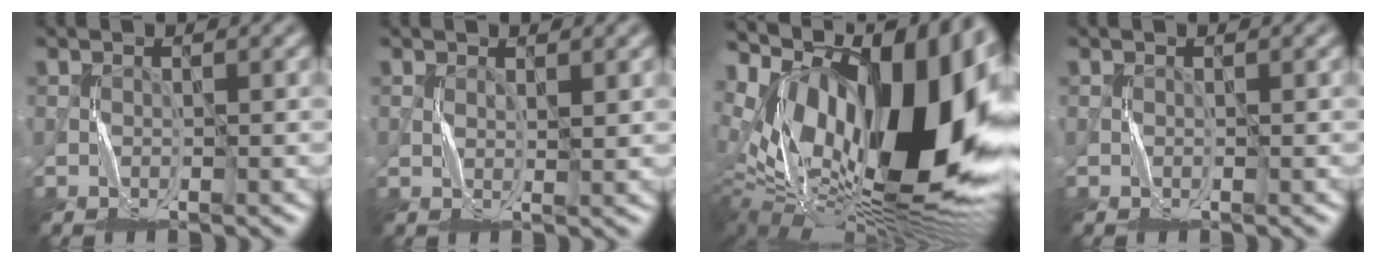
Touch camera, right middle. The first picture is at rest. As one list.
[{"total": 0.9, "force": [0.6, 0.1, 0.6], "torque": [-0.014, -0.001, 0.012]}, {"total": 19.8, "force": [3.5, 9.9, 16.8], "torque": [-0.275, 0.028, 0.048]}, {"total": 0.0}]